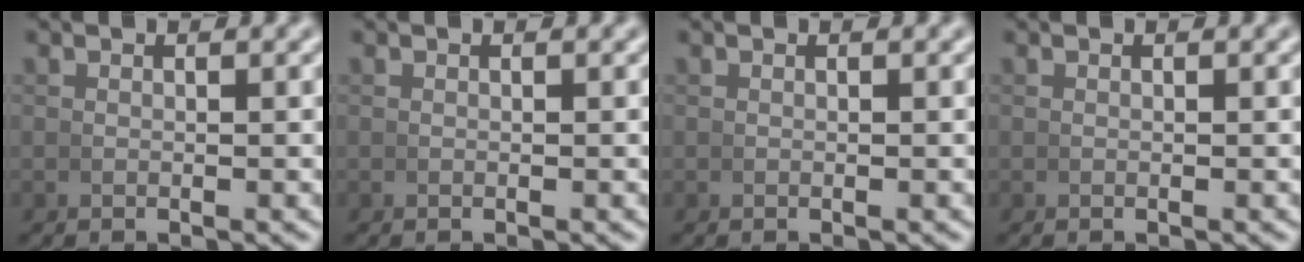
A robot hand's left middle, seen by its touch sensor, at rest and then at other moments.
{"total": 0.0}
{"total": 0.0}
{"total": 0.0}